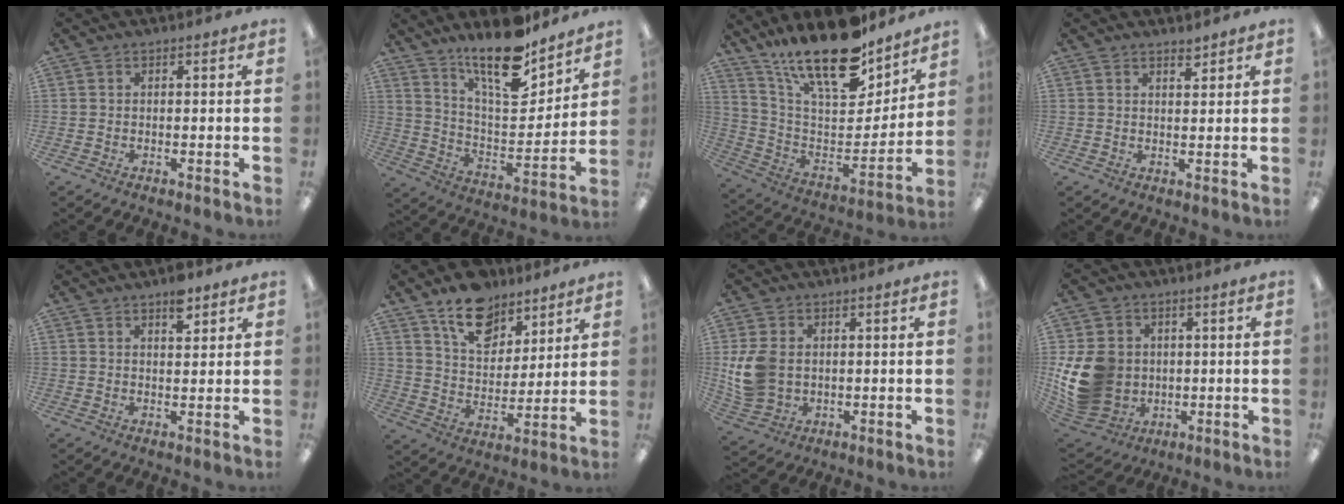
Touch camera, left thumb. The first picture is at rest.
{"total": 17.3, "force": [13.6, 5.4, 9.1], "torque": [-0.152, -0.097, 0.233]}
{"total": 22.2, "force": [17.2, 7.6, 11.8], "torque": [-0.194, -0.121, 0.297]}
{"total": 2.2, "force": [2.0, 0.5, 0.7], "torque": [-0.007, -0.009, 0.035]}
{"total": 5.0, "force": [3.4, 2.3, 2.8], "torque": [-0.023, -0.021, 0.053]}
{"total": 14.1, "force": [10.5, 7.8, 5.2], "torque": [-0.077, -0.061, 0.195]}
{"total": 9.7, "force": [0.9, 7.7, 5.9], "torque": [-0.142, 0.010, 0.018]}
{"total": 15.7, "force": [-0.1, 13.3, 8.4], "torque": [-0.188, 0.004, 0.008]}